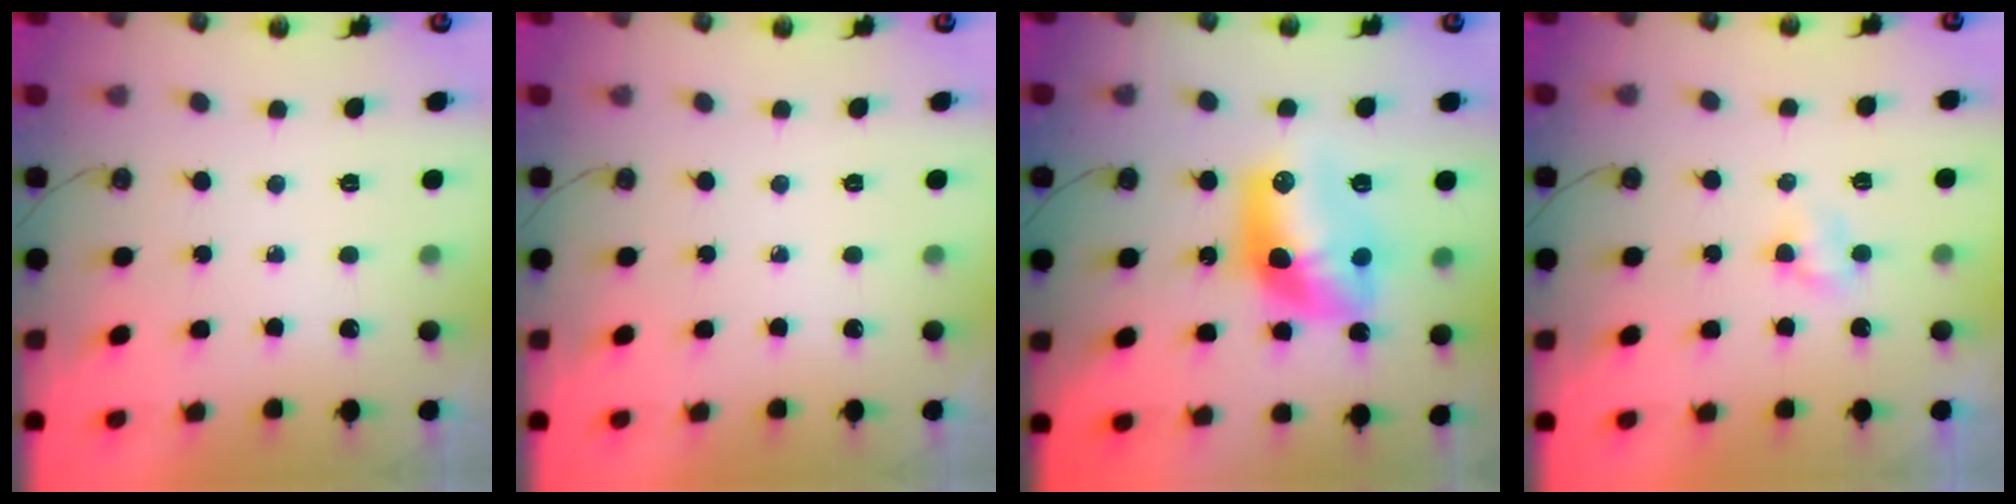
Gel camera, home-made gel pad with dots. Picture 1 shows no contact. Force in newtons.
{"total": 0.0}
{"total": 13.5, "press": 13.4, "slide": 1.1}
{"total": 2.4, "press": 2.4, "slide": 0.3}